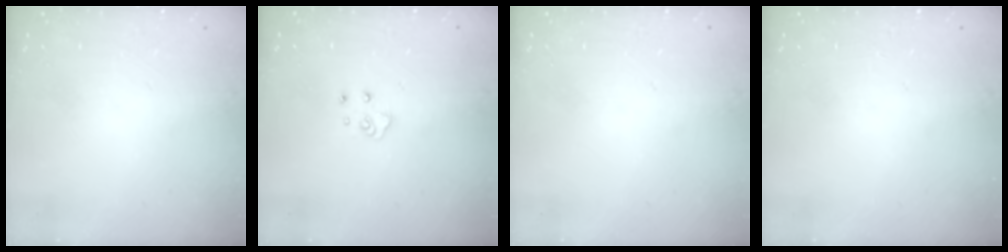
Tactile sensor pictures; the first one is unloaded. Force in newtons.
{"total": 5.1, "press": 5.1, "slide": 0.4}
{"total": 0.0}
{"total": 0.0}